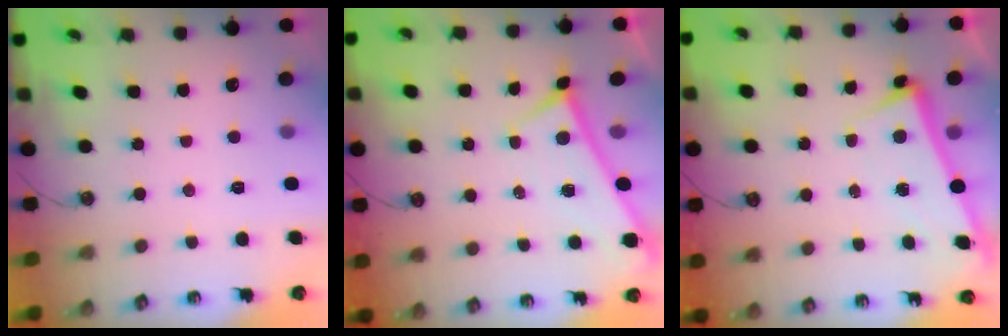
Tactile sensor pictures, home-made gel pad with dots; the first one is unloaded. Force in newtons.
{"total": 0.0}
{"total": 2.3, "press": 2.2, "slide": 0.7}